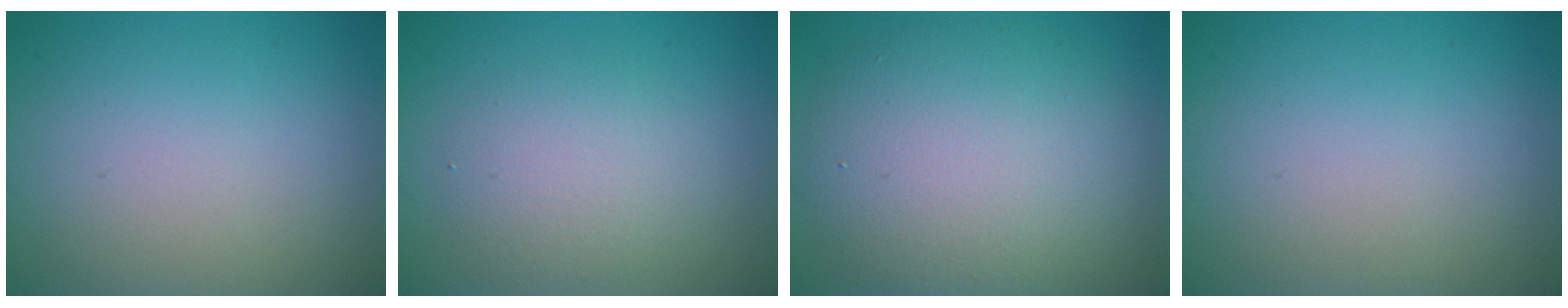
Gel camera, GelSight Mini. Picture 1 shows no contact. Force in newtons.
{"total": 3.1, "press": 3.1, "slide": 0.1}
{"total": 9.1, "press": 9.0, "slide": 0.7}
{"total": 0.0}